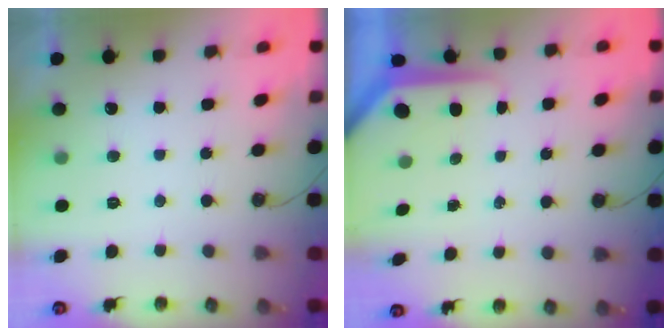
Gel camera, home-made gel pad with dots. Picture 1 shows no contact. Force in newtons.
{"total": 6.2, "press": 6.2, "slide": 0.4}